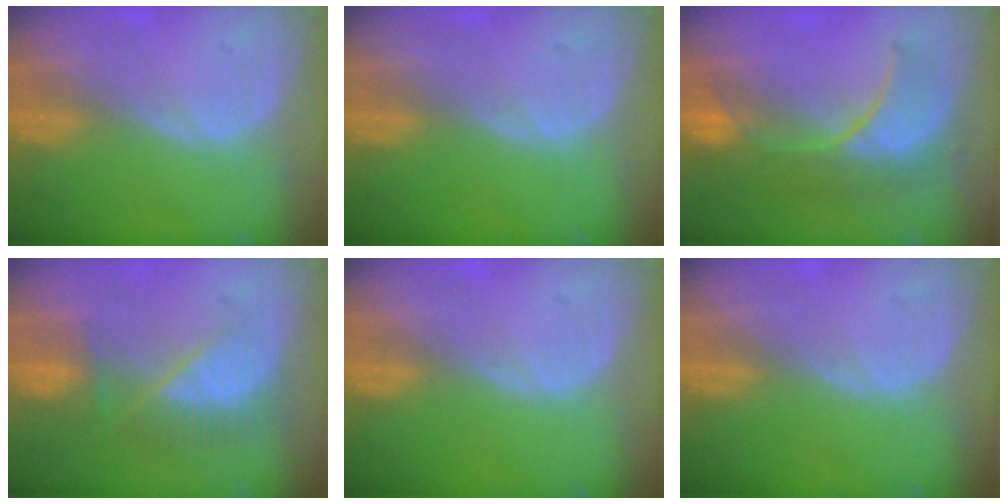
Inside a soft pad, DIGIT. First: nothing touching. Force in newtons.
{"total": 0.0}
{"total": 10.3, "press": 9.0, "slide": 5.1}
{"total": 7.6, "press": 6.7, "slide": 3.6}
{"total": 0.0}
{"total": 0.0}